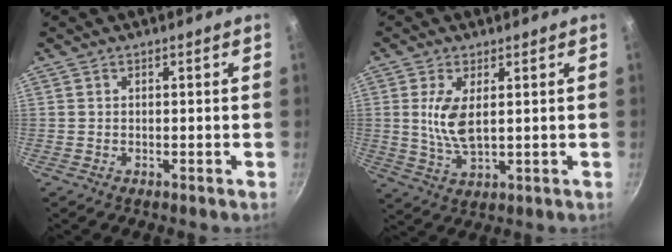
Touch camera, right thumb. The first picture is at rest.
{"total": 7.1, "force": [1.4, 3.0, 6.3], "torque": [-0.123, -0.012, 0.033]}